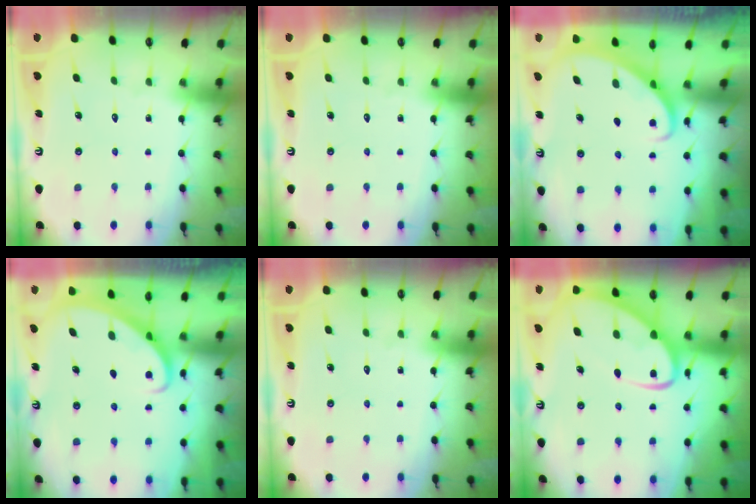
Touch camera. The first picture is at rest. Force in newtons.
{"total": 0.0}
{"total": 2.7, "press": 2.7, "slide": 0.1}
{"total": 2.8, "press": 2.8, "slide": 0.2}
{"total": 0.0}
{"total": 9.1, "press": 9.1, "slide": 0.9}